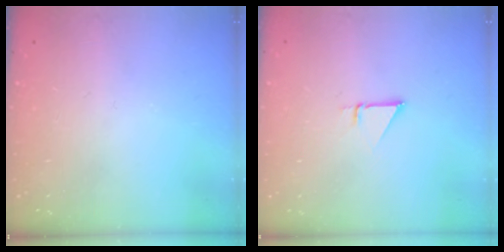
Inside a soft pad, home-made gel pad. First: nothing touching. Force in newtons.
{"total": 1.4, "press": 1.4, "slide": 0.0}